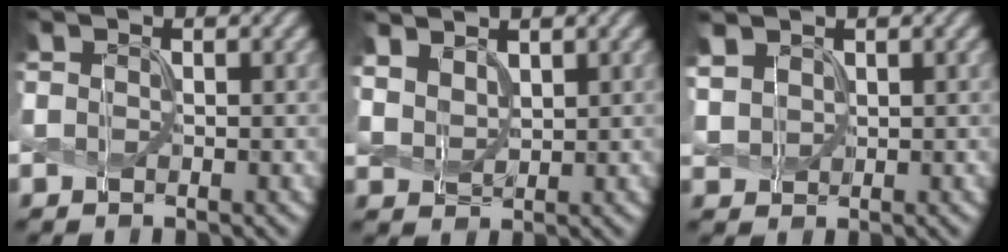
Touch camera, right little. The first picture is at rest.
{"total": 3.0, "force": [2.1, 1.6, 1.5], "torque": [-0.046, 0.002, 0.047]}
{"total": 2.1, "force": [1.4, 1.3, 0.9], "torque": [-0.034, 0.003, 0.034]}